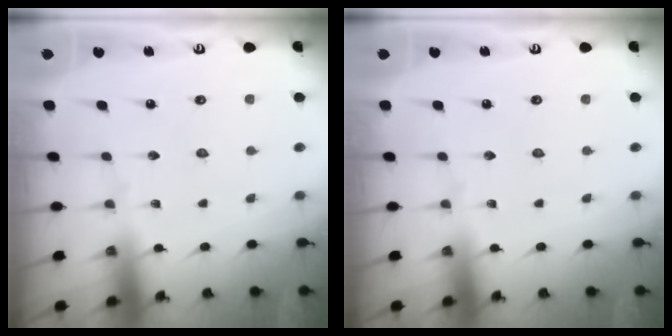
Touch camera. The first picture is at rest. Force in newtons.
{"total": 0.0}